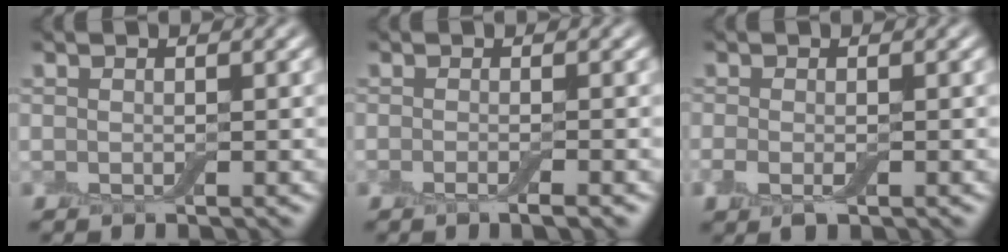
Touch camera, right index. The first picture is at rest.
{"total": 1.7, "force": [-0.8, 0.3, 1.5], "torque": [-0.015, -0.003, -0.015]}
{"total": 1.7, "force": [-0.5, 0.8, 1.4], "torque": [-0.031, -0.005, -0.009]}